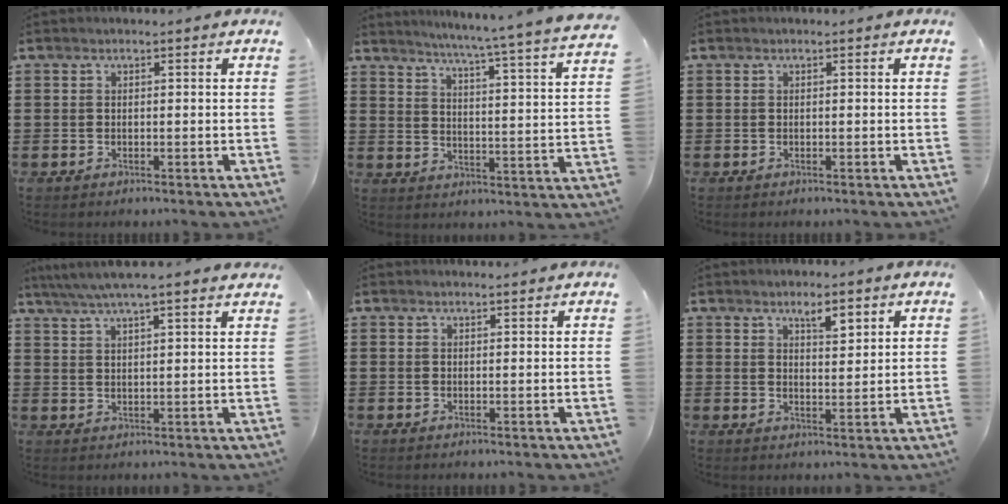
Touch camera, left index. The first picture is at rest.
{"total": 5.3, "force": [4.5, -1.6, 2.4], "torque": [-0.058, -0.052, 0.064]}
{"total": 0.0}
{"total": 4.9, "force": [4.2, -0.1, 2.4], "torque": [-0.058, -0.014, 0.074]}
{"total": 0.8, "force": [0.8, 0.0, 0.1], "torque": [-0.005, -0.002, 0.016]}
{"total": 3.9, "force": [2.7, 1.3, 2.4], "torque": [-0.036, 0.000, 0.045]}